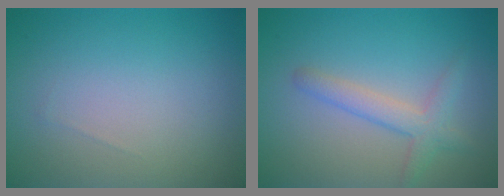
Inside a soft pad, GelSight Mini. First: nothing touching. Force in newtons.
{"total": 2.7, "press": 2.6, "slide": 0.1}